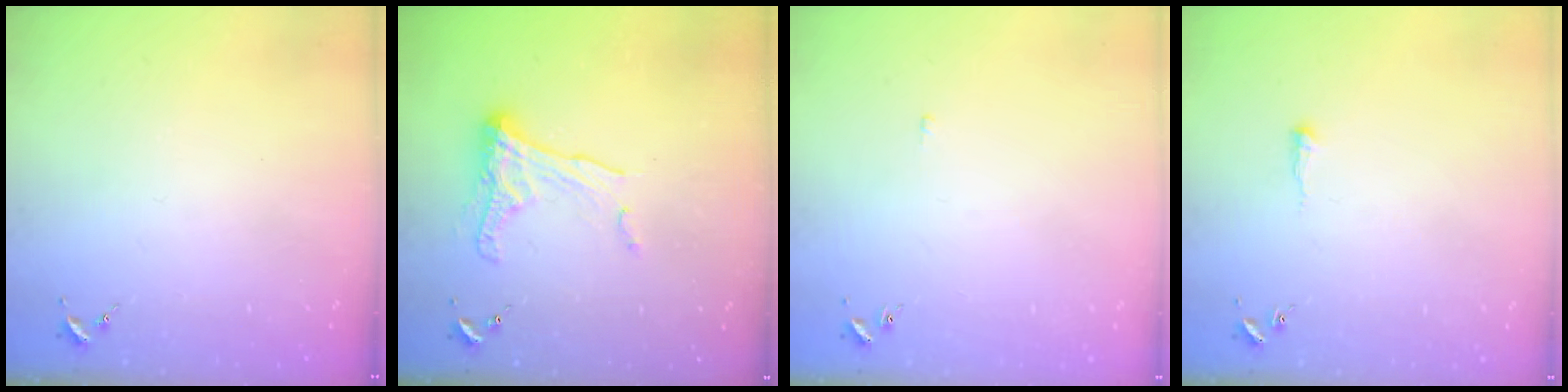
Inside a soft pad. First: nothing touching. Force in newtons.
{"total": 11.9, "press": 11.9, "slide": 0.9}
{"total": 1.8, "press": 1.8, "slide": 0.5}
{"total": 3.9, "press": 3.9, "slide": 0.5}